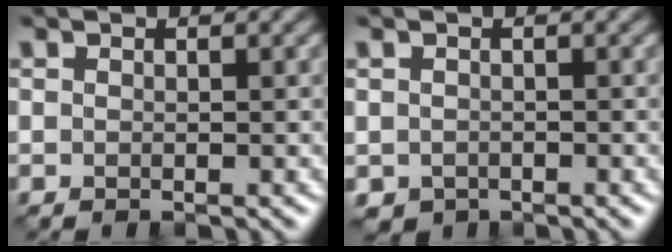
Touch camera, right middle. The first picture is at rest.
{"total": 1.2, "force": [-0.7, 0.9, 0.3], "torque": [-0.007, -0.007, -0.015]}